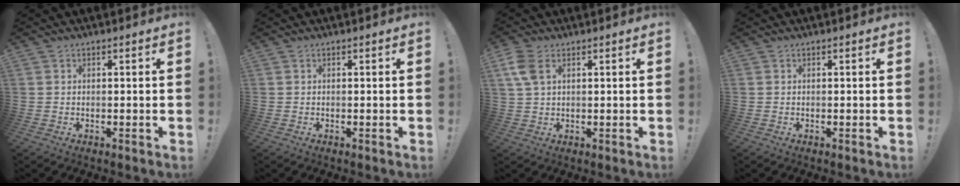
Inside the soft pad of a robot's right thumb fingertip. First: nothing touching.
{"total": 0.0}
{"total": 6.2, "force": [2.7, 3.5, 4.4], "torque": [-0.098, -0.003, 0.050]}
{"total": 0.0}